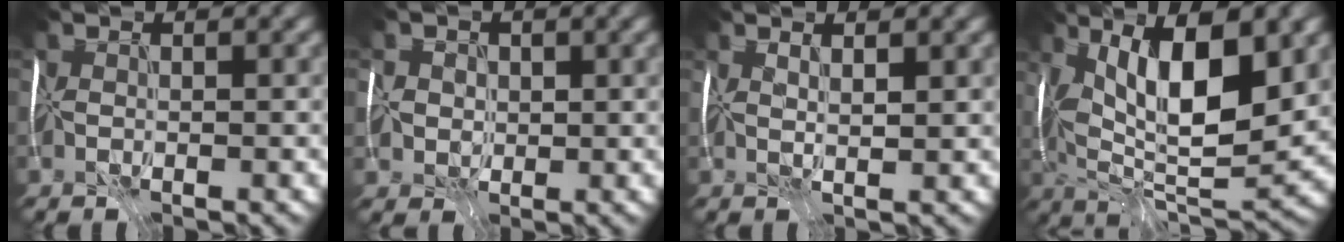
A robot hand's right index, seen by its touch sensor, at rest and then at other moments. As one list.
[{"total": 5.0, "force": [0.7, 4.5, 2.1], "torque": [-0.037, 0.032, -0.009]}, {"total": 1.8, "force": [1.4, -0.5, 1.0], "torque": [-0.019, 0.003, 0.029]}, {"total": 12.1, "force": [3.7, 3.6, 10.9], "torque": [-0.185, 0.005, 0.064]}]